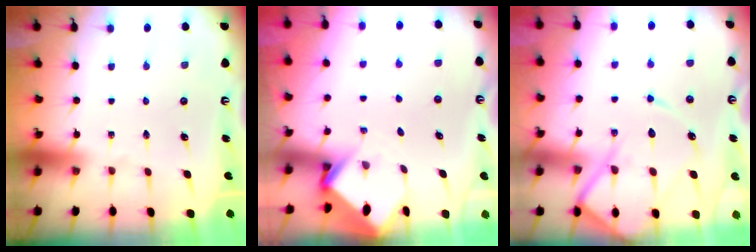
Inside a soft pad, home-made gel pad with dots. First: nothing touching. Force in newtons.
{"total": 3.4, "press": 3.4, "slide": 0.3}
{"total": 12.1, "press": 12.0, "slide": 1.4}